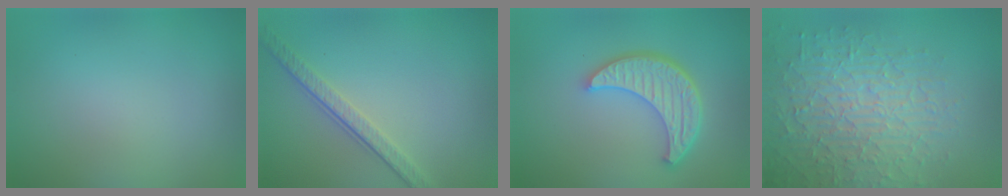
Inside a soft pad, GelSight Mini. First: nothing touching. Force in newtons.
{"total": 3.4, "press": 2.5, "slide": 2.4}
{"total": 5.7, "press": 4.3, "slide": 3.7}
{"total": 7.3, "press": 5.3, "slide": 4.9}